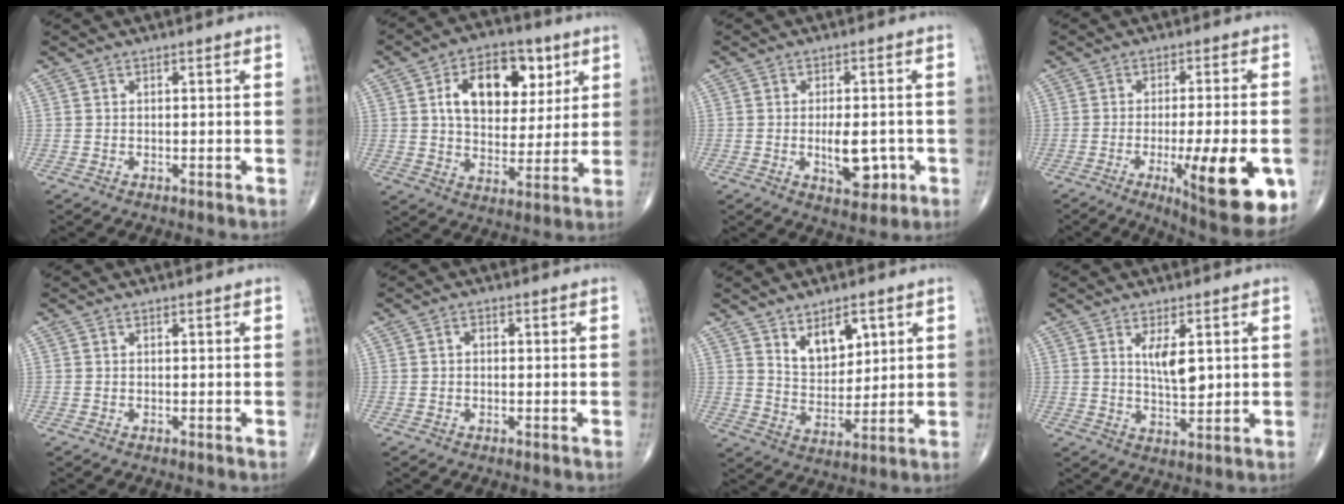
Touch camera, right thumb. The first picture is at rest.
{"total": 16.1, "force": [5.4, 10.2, 11.2], "torque": [-0.135, -0.008, 0.090]}
{"total": 7.4, "force": [-1.6, 3.7, 6.2], "torque": [-0.077, -0.001, -0.015]}
{"total": 17.9, "force": [-5.4, 4.3, 16.5], "torque": [-0.199, -0.008, -0.061]}
{"total": 0.0}
{"total": 1.1, "force": [0.0, 0.8, 0.8], "torque": [-0.007, 0.002, -0.004]}
{"total": 8.8, "force": [4.4, 4.9, 5.8], "torque": [-0.068, -0.037, 0.083]}
{"total": 5.7, "force": [1.6, 2.1, 5.0], "torque": [-0.082, -0.018, 0.032]}